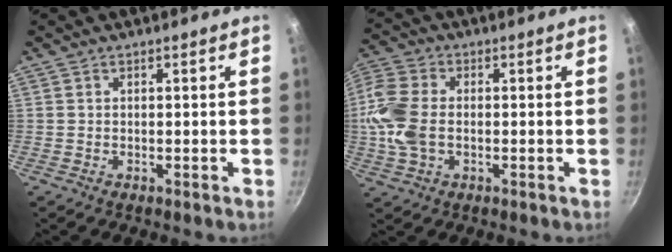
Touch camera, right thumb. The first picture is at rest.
{"total": 11.4, "force": [-0.8, 7.6, 8.4], "torque": [-0.176, 0.014, -0.029]}